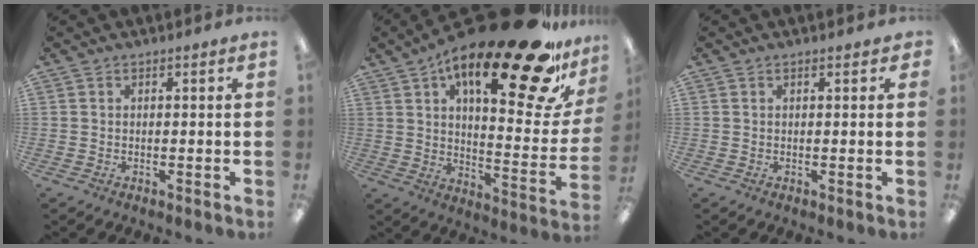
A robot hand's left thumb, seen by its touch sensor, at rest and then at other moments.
{"total": 27.7, "force": [16.2, 8.5, 20.8], "torque": [-0.296, -0.103, 0.250]}
{"total": 0.9, "force": [0.5, 0.5, 0.5], "torque": [-0.002, -0.001, 0.007]}